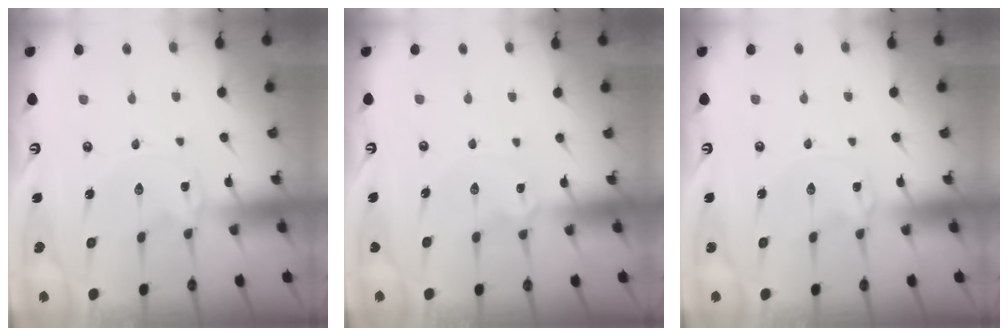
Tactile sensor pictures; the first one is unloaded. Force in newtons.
{"total": 1.8, "press": 1.8, "slide": 0.3}
{"total": 0.6, "press": 0.5, "slide": 0.2}